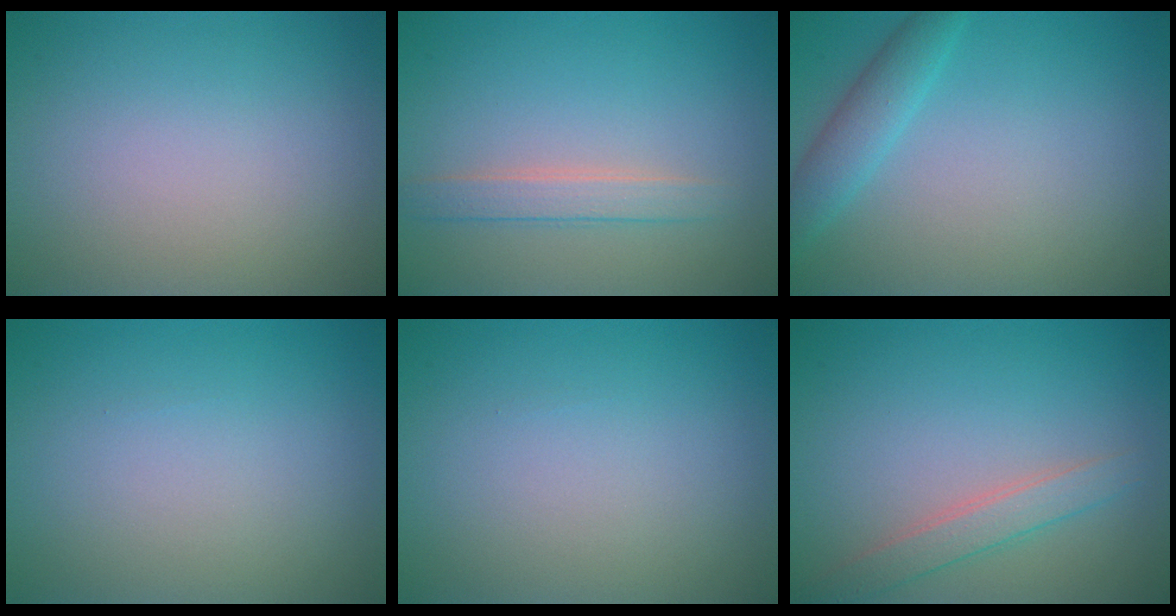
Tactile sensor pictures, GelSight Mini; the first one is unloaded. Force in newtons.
{"total": 2.1, "press": 2.1, "slide": 0.1}
{"total": 2.6, "press": 2.6, "slide": 0.1}
{"total": 0.0}
{"total": 0.0}
{"total": 2.3, "press": 2.3, "slide": 0.1}